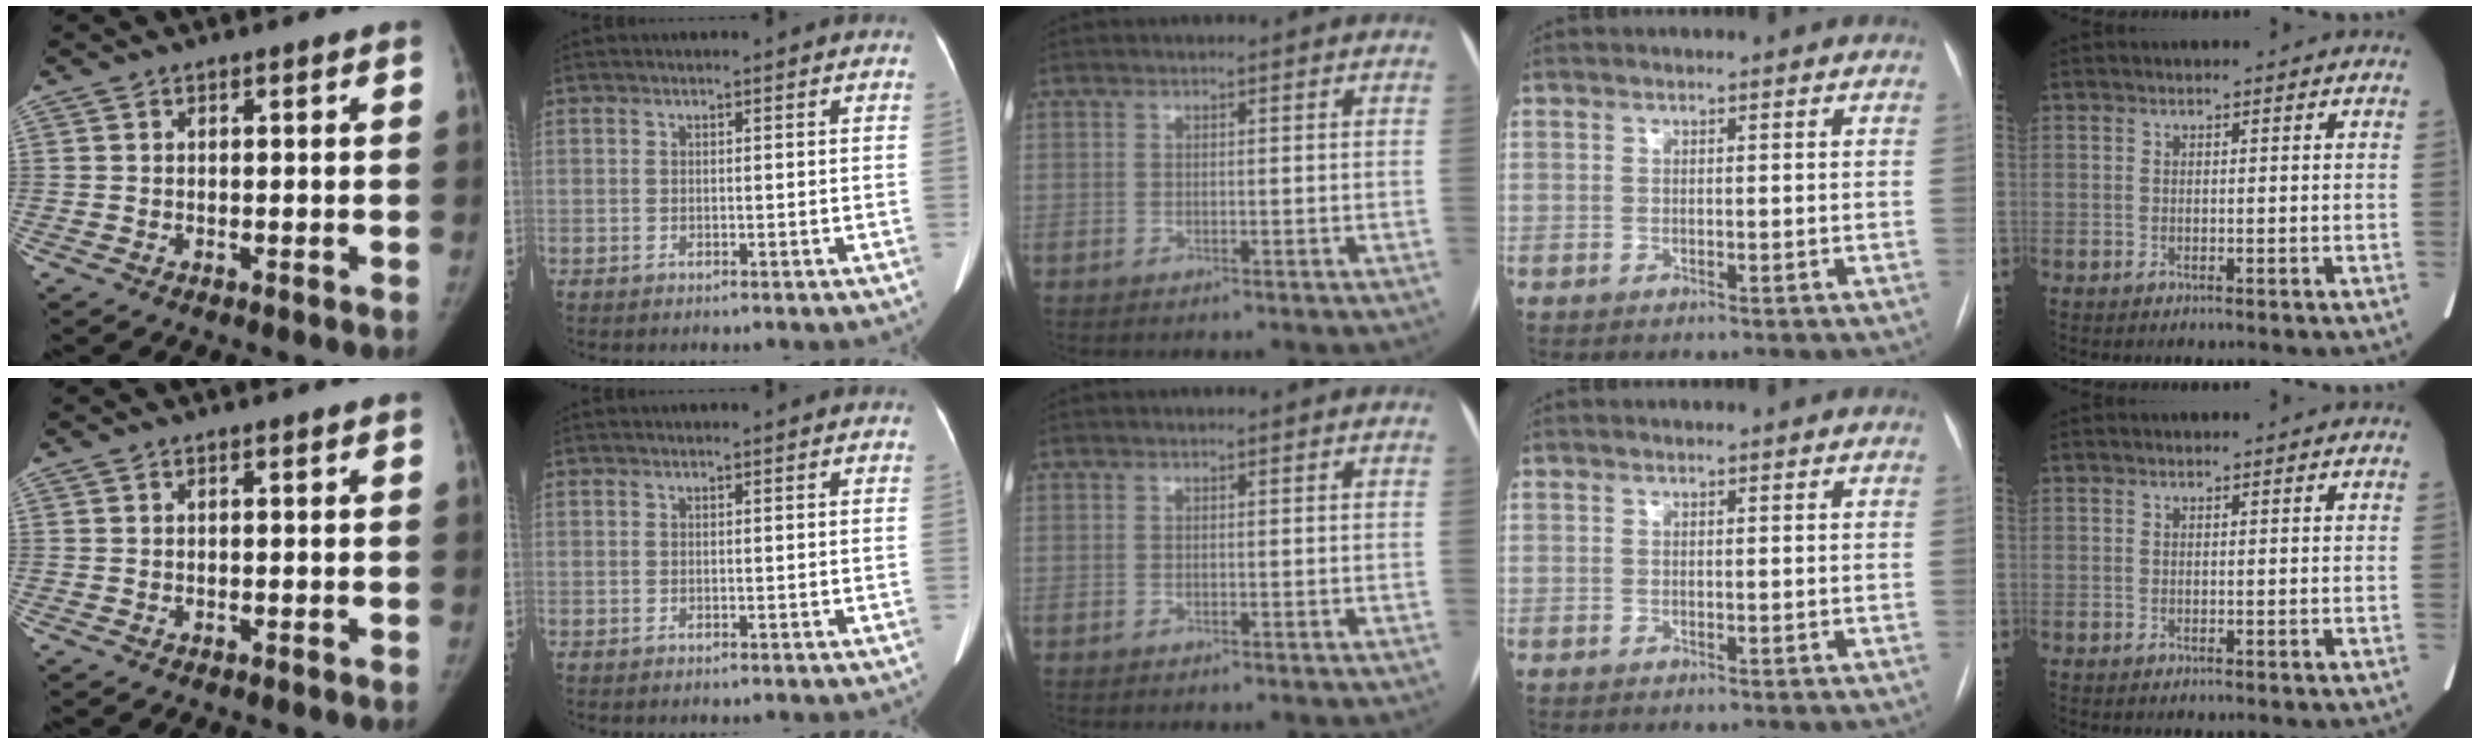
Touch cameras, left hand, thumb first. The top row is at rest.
{}